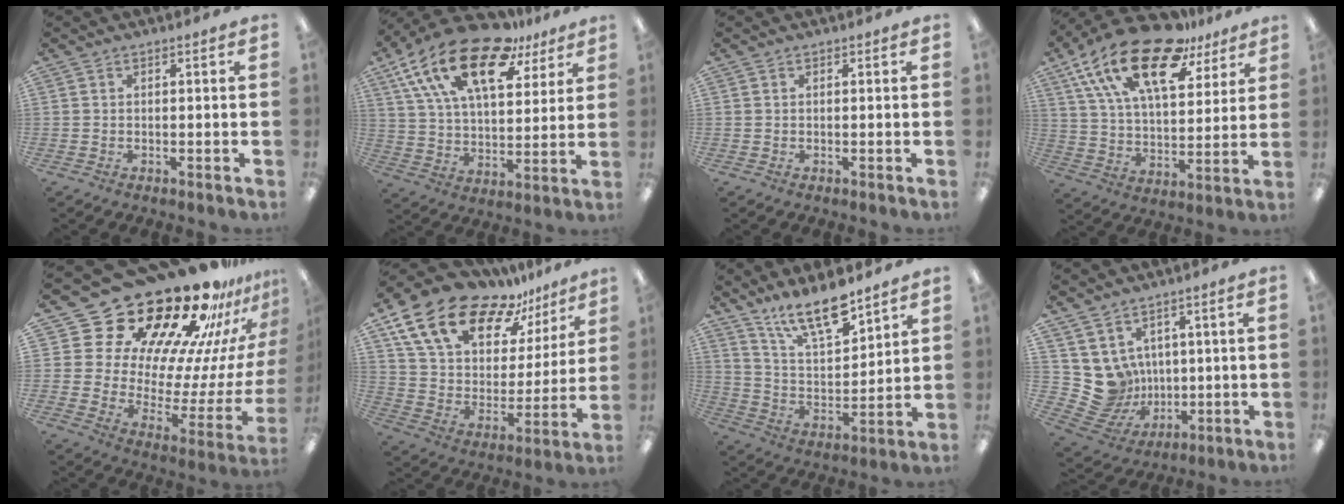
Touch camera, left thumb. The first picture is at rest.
{"total": 22.9, "force": [13.8, 10.6, 14.8], "torque": [-0.269, -0.068, 0.242]}
{"total": 0.0}
{"total": 23.2, "force": [14.4, 10.6, 14.8], "torque": [-0.264, -0.076, 0.251]}
{"total": 33.0, "force": [24.9, 14.5, 16.2], "torque": [-0.215, -0.219, 0.463]}
{"total": 19.8, "force": [14.0, 10.3, 9.5], "torque": [-0.176, -0.088, 0.255]}
{"total": 14.6, "force": [11.5, 4.5, 7.7], "torque": [-0.138, -0.069, 0.203]}
{"total": 9.1, "force": [2.2, 8.6, 1.5], "torque": [-0.069, -0.036, 0.053]}